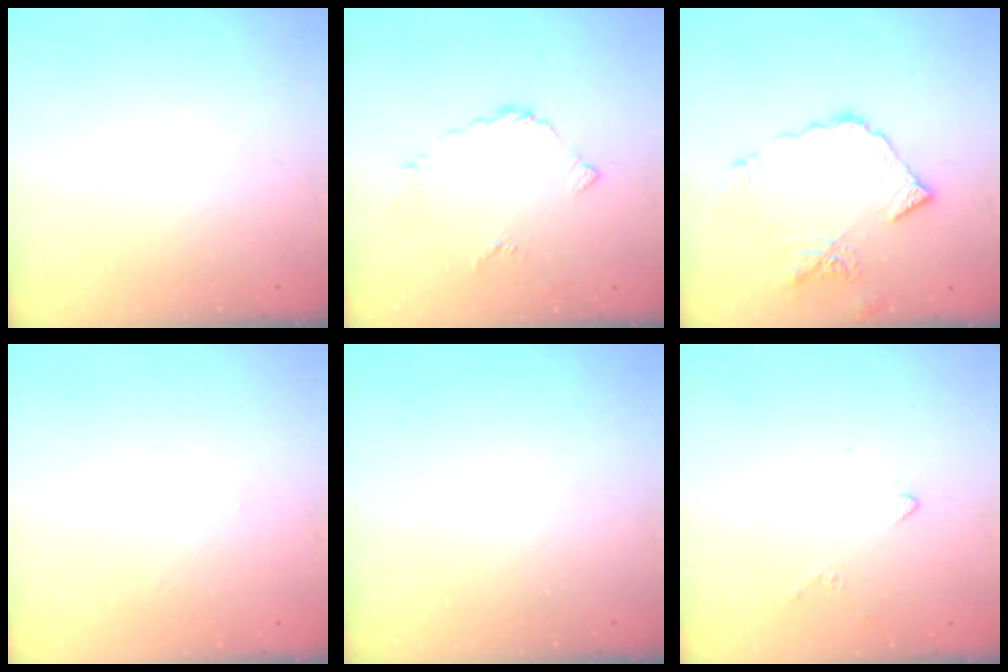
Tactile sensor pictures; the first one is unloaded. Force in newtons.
{"total": 5.6, "press": 5.6, "slide": 0.2}
{"total": 12.6, "press": 12.5, "slide": 1.6}
{"total": 0.0}
{"total": 0.0}
{"total": 2.4, "press": 2.4, "slide": 0.6}